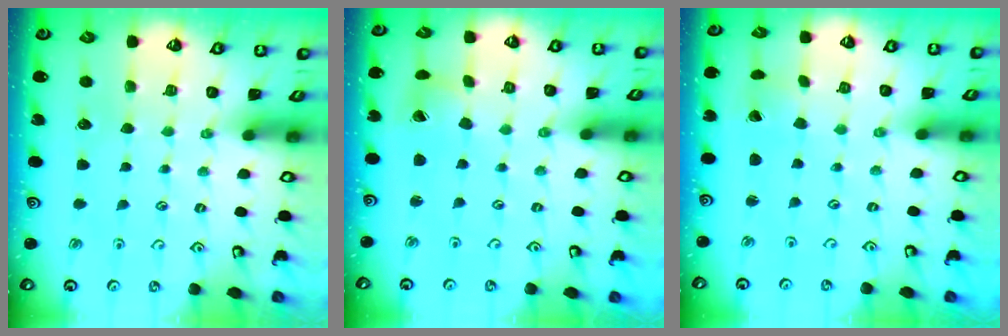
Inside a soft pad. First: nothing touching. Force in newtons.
{"total": 5.2, "press": 5.2, "slide": 0.2}
{"total": 0.0}